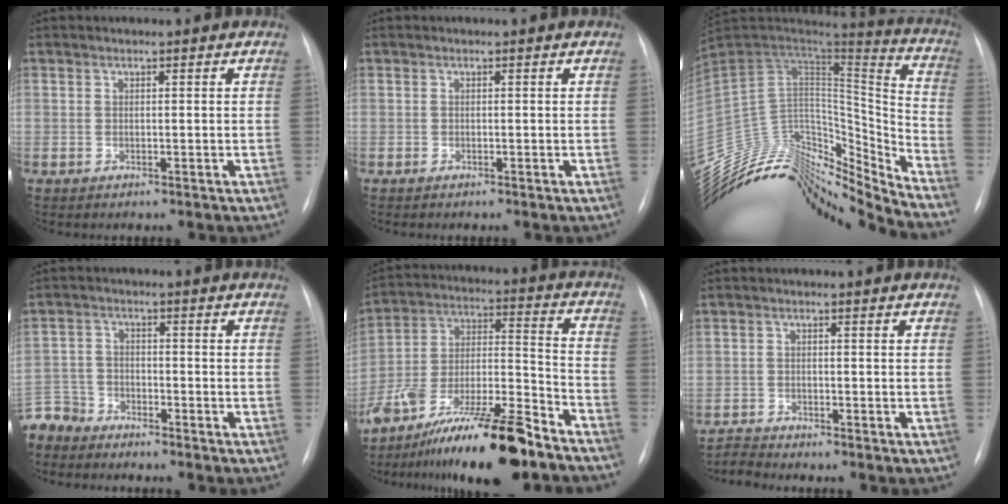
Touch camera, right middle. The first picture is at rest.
{"total": 0.0}
{"total": 25.9, "force": [-23.7, 6.8, 7.9], "torque": [-0.183, 0.052, -0.386]}
{"total": 6.5, "force": [-6.0, 2.4, -0.1], "torque": [0.001, -0.002, -0.123]}
{"total": 20.5, "force": [-15.6, 2.6, 13.0], "torque": [-0.217, -0.004, -0.271]}
{"total": 2.2, "force": [-2.0, -0.5, -0.8], "torque": [0.016, -0.017, -0.038]}